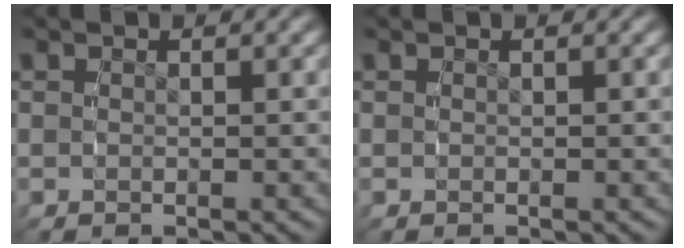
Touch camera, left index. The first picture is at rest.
{"total": 0.0}